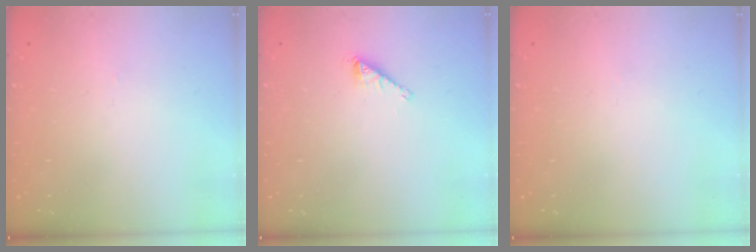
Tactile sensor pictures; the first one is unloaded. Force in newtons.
{"total": 1.7, "press": 1.7, "slide": 0.2}
{"total": 0.0}